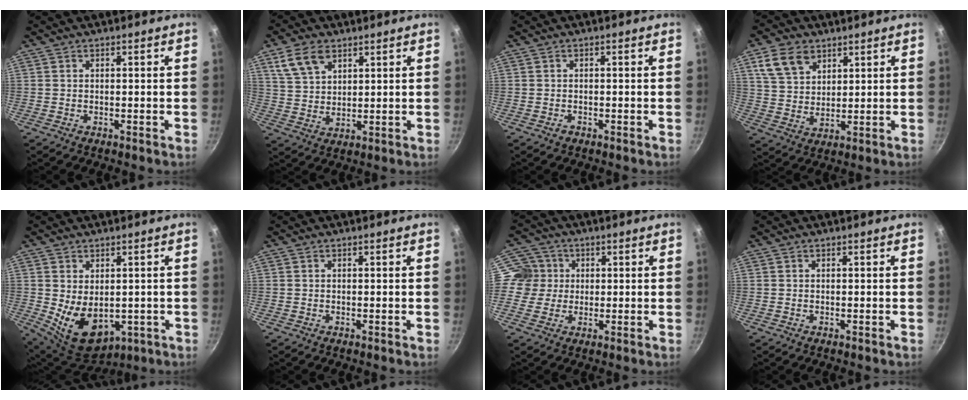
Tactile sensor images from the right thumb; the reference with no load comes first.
{"total": 8.2, "force": [4.6, 4.8, 4.8], "torque": [-0.080, -0.012, 0.094]}
{"total": 0.8, "force": [-0.4, 0.6, 0.3], "torque": [-0.005, 0.003, -0.007]}
{"total": 9.2, "force": [4.9, 6.1, 4.9], "torque": [-0.076, -0.010, 0.098]}
{"total": 11.1, "force": [-0.7, 7.5, 8.2], "torque": [-0.112, -0.019, 0.017]}
{"total": 0.0}
{"total": 6.0, "force": [0.9, 5.9, 0.9], "torque": [0.030, 0.006, 0.000]}
{"total": 0.0}